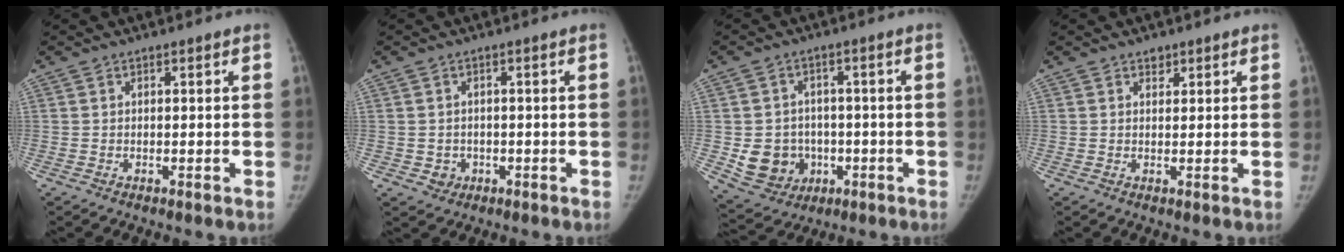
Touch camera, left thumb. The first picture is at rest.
{"total": 2.8, "force": [-0.8, 2.6, 0.7], "torque": [0.003, 0.004, -0.006]}
{"total": 9.9, "force": [-1.8, 8.9, 3.9], "torque": [-0.037, 0.007, -0.013]}
{"total": 1.6, "force": [1.0, 1.1, 0.4], "torque": [0.007, -0.007, 0.013]}